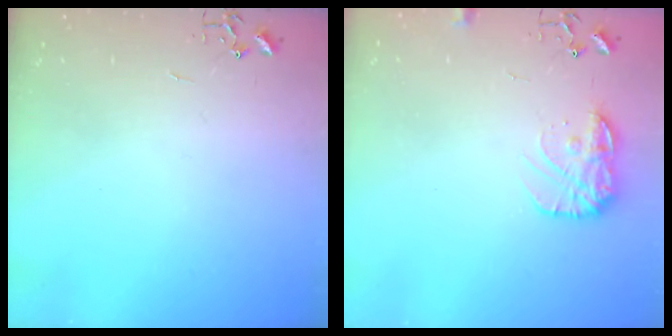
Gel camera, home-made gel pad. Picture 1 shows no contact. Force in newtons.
{"total": 11.9, "press": 11.9, "slide": 0.4}